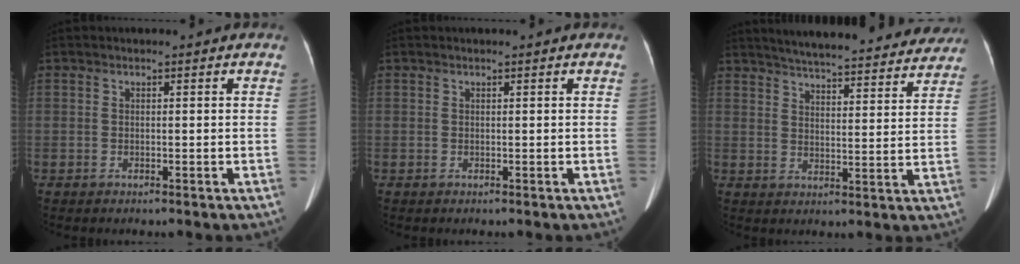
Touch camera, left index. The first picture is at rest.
{"total": 0.0}
{"total": 25.9, "force": [23.6, 4.3, 9.6], "torque": [-0.143, -0.022, 0.294]}